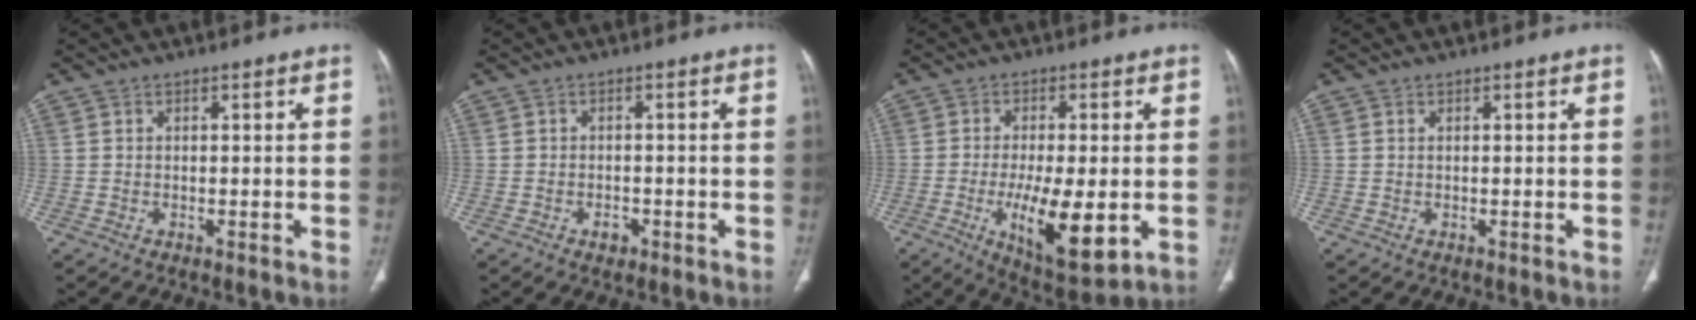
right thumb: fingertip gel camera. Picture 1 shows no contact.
{"total": 1.9, "force": [-1.0, 1.3, 1.0], "torque": [-0.010, 0.006, -0.011]}
{"total": 13.5, "force": [-3.1, 4.6, 12.3], "torque": [-0.195, -0.021, -0.041]}
{"total": 0.0}